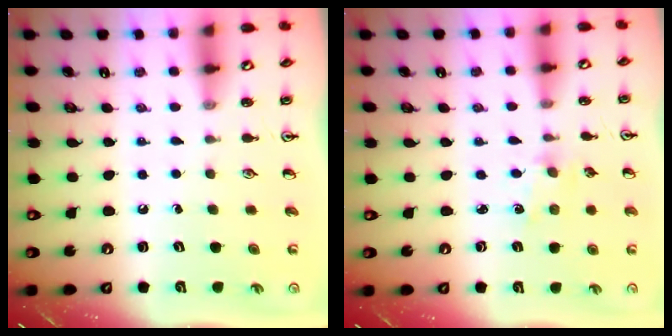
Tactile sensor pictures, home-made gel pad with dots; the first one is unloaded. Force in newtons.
{"total": 1.4, "press": 1.4, "slide": 0.3}